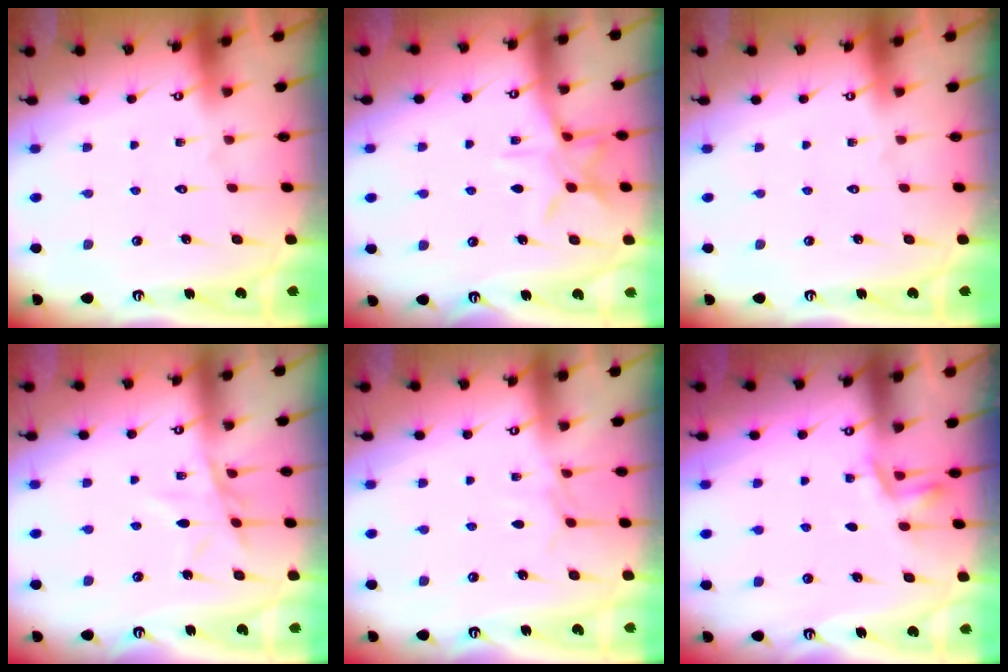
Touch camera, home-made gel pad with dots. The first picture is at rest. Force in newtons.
{"total": 9.5, "press": 9.5, "slide": 0.6}
{"total": 0.0}
{"total": 8.7, "press": 8.7, "slide": 0.7}
{"total": 3.7, "press": 3.6, "slide": 0.4}
{"total": 2.9, "press": 2.6, "slide": 1.1}